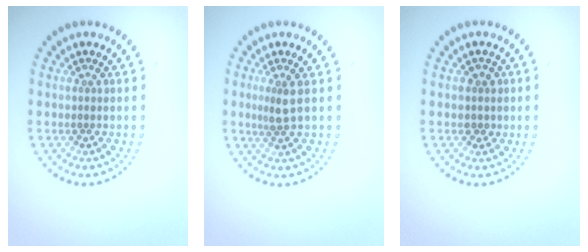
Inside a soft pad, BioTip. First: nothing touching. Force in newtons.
{"total": 1.7, "press": 1.3, "slide": 1.1}
{"total": 1.3, "press": 1.1, "slide": 0.7}